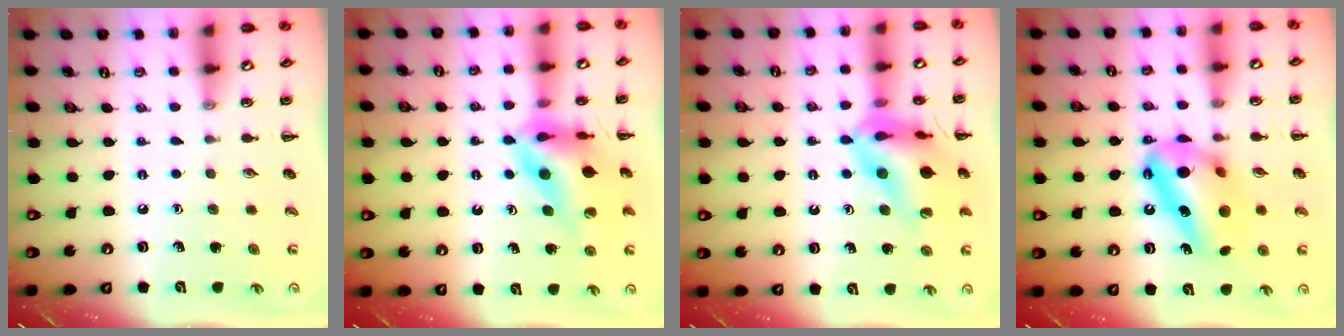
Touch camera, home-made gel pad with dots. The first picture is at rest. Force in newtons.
{"total": 13.1, "press": 12.5, "slide": 4.0}
{"total": 16.9, "press": 16.6, "slide": 3.3}
{"total": 16.2, "press": 16.2, "slide": 0.3}